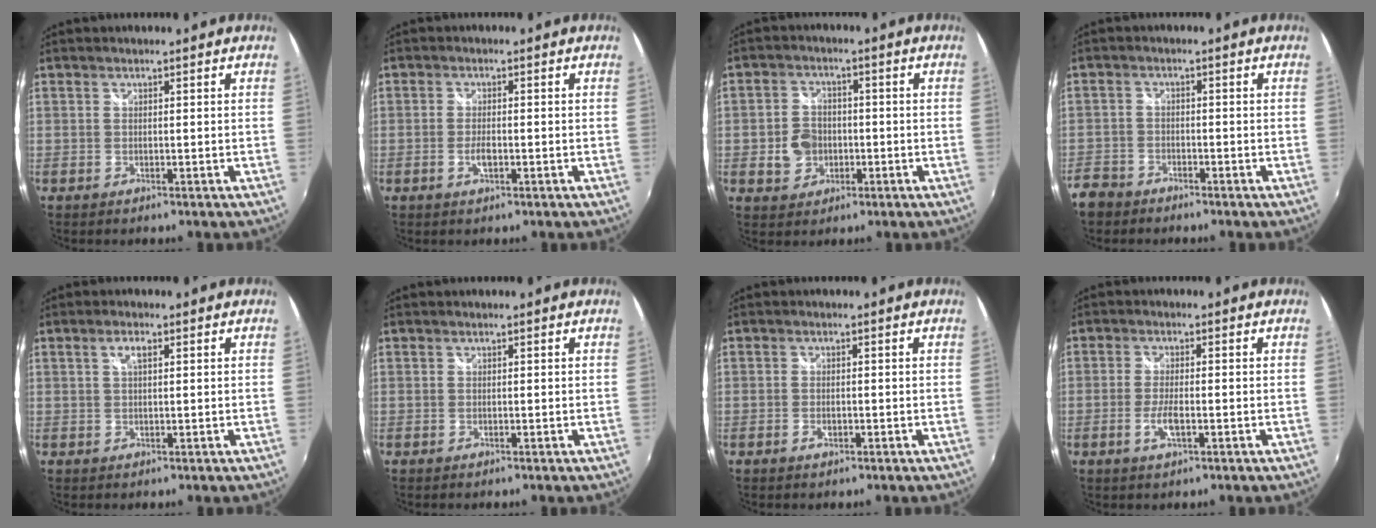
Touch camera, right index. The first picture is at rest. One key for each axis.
{"total": 2.3, "fx": -0.7, "fy": 1.0, "fz": 2.0, "tx": -0.040, "ty": 0.000, "tz": -0.012}
{"total": 5.8, "fx": -1.3, "fy": 5.0, "fz": 2.5, "tx": -0.052, "ty": 0.013, "tz": -0.019}
{"total": 5.7, "fx": -4.0, "fy": 4.0, "fz": 0.9, "tx": -0.040, "ty": 0.007, "tz": -0.082}
{"total": 2.1, "fx": 0.8, "fy": 0.7, "fz": 1.8, "tx": -0.033, "ty": 0.004, "tz": 0.012}
{"total": 0.0}
{"total": 1.4, "fx": -0.6, "fy": 0.9, "fz": 0.9, "tx": -0.018, "ty": 0.001, "tz": -0.009}
{"total": 3.6, "fx": -1.2, "fy": 0.9, "fz": 3.3, "tx": -0.074, "ty": -0.003, "tz": -0.024}